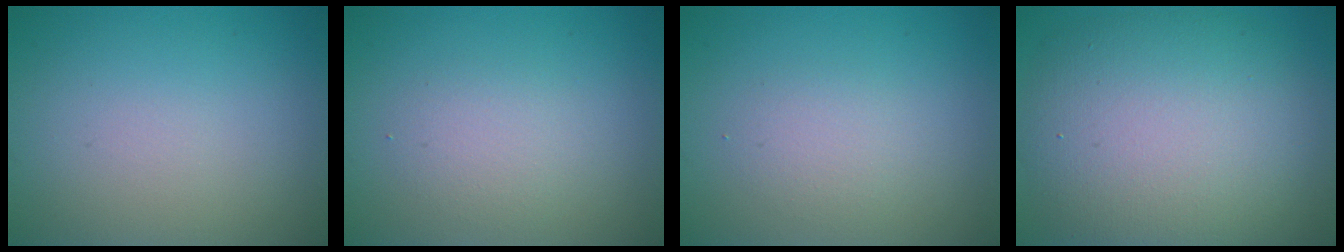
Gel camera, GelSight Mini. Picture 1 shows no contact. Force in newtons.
{"total": 2.0, "press": 2.0, "slide": 0.1}
{"total": 1.7, "press": 1.7, "slide": 0.1}
{"total": 11.1, "press": 11.1, "slide": 0.8}